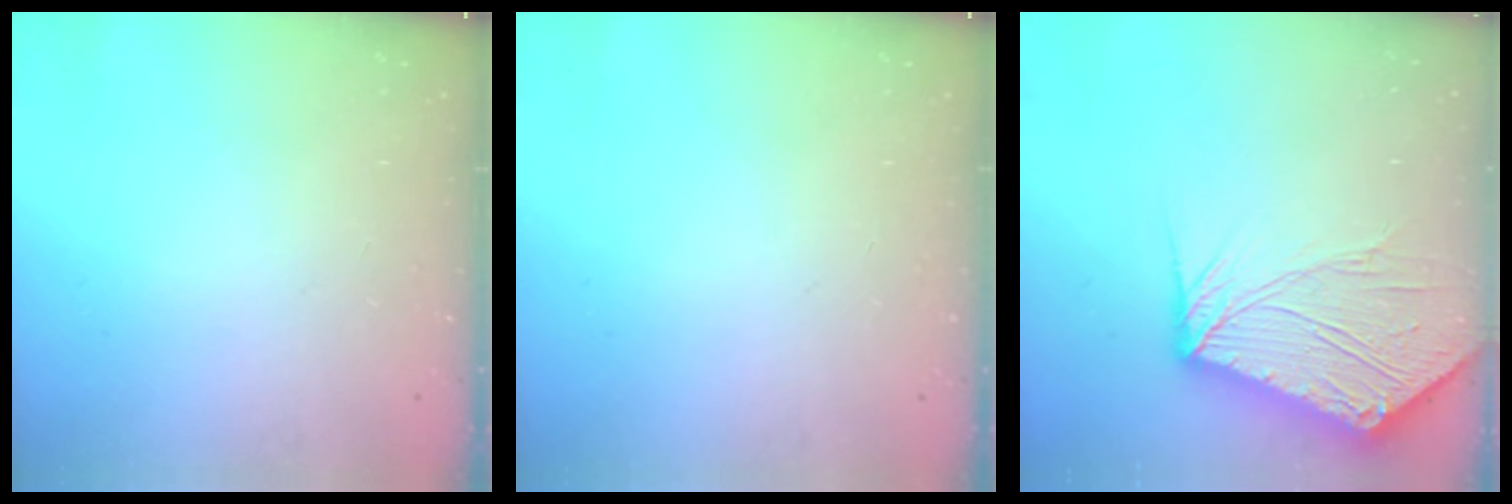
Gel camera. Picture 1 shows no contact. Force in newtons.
{"total": 0.0}
{"total": 16.8, "press": 16.7, "slide": 2.1}